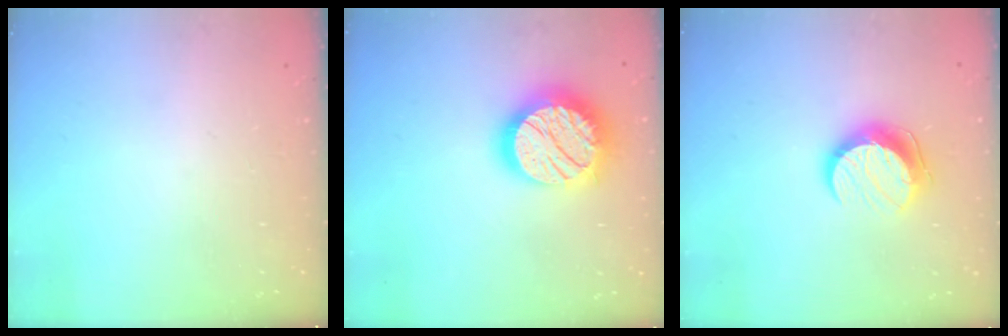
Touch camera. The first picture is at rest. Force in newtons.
{"total": 21.0, "press": 20.9, "slide": 1.3}
{"total": 10.2, "press": 10.2, "slide": 0.9}